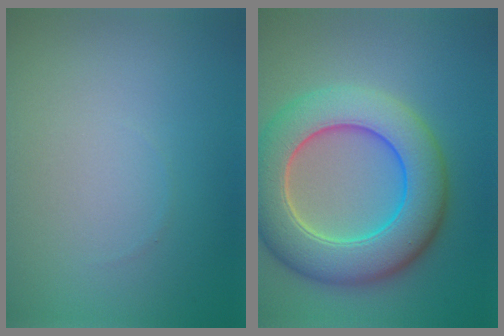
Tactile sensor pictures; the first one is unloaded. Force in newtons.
{"total": 9.8, "press": 9.8, "slide": 0.3}